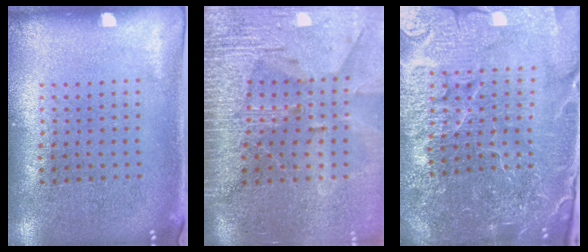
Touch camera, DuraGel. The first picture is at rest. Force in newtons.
{"total": 4.0, "press": 3.5, "slide": 2.0}
{"total": 5.8, "press": 5.2, "slide": 2.5}